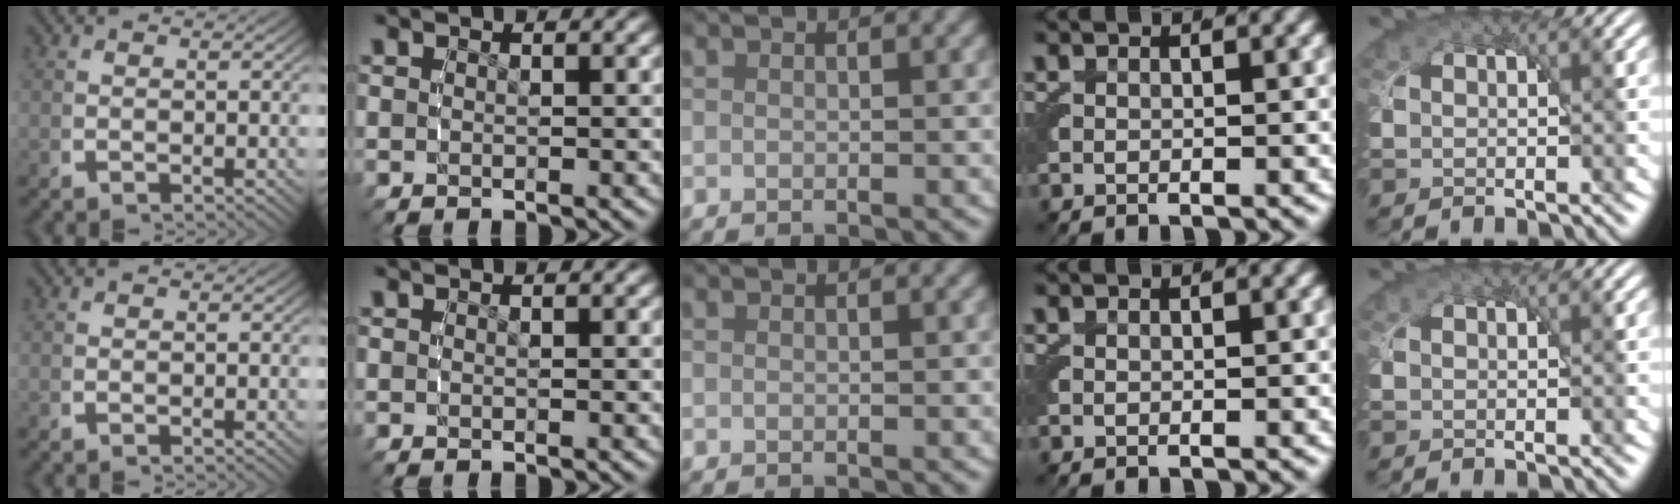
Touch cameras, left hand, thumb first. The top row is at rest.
{}